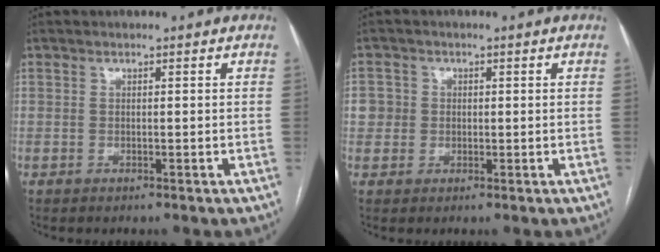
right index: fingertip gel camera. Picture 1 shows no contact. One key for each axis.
{"total": 3.1, "fx": 0.1, "fy": 3.1, "fz": 0.5, "tx": -0.001, "ty": 0.012, "tz": 0.002}